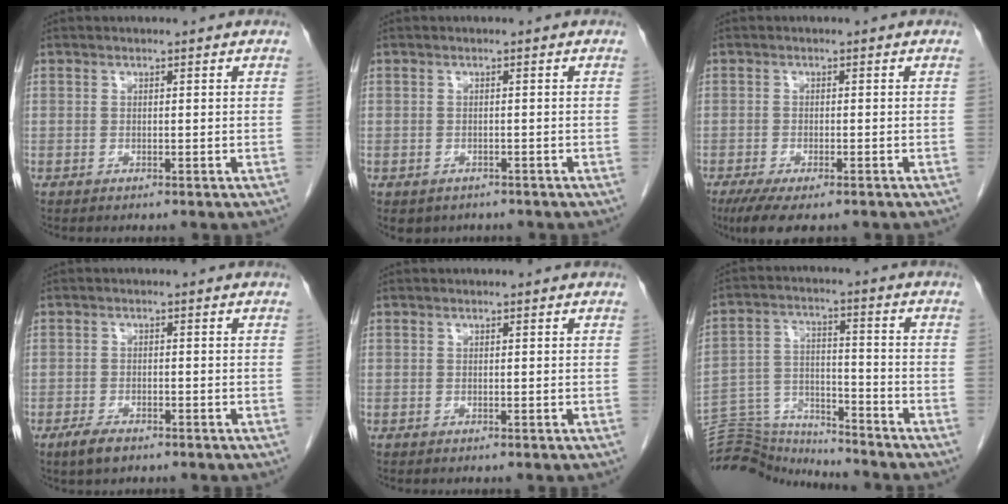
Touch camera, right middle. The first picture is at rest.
{"total": 3.1, "force": [-2.3, 1.9, 0.5], "torque": [-0.006, 0.001, -0.027]}
{"total": 6.6, "force": [-4.9, 1.8, 4.1], "torque": [-0.065, -0.016, -0.075]}
{"total": 3.1, "force": [-2.1, 1.2, 1.9], "torque": [-0.044, -0.003, -0.035]}
{"total": 0.0}
{"total": 13.0, "force": [-12.9, 1.4, 0.8], "torque": [-0.018, 0.036, -0.216]}